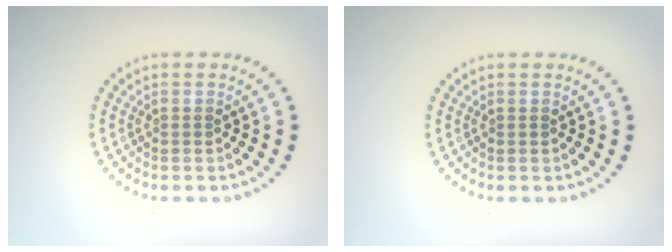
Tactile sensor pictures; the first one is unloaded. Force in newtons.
{"total": 0.0}